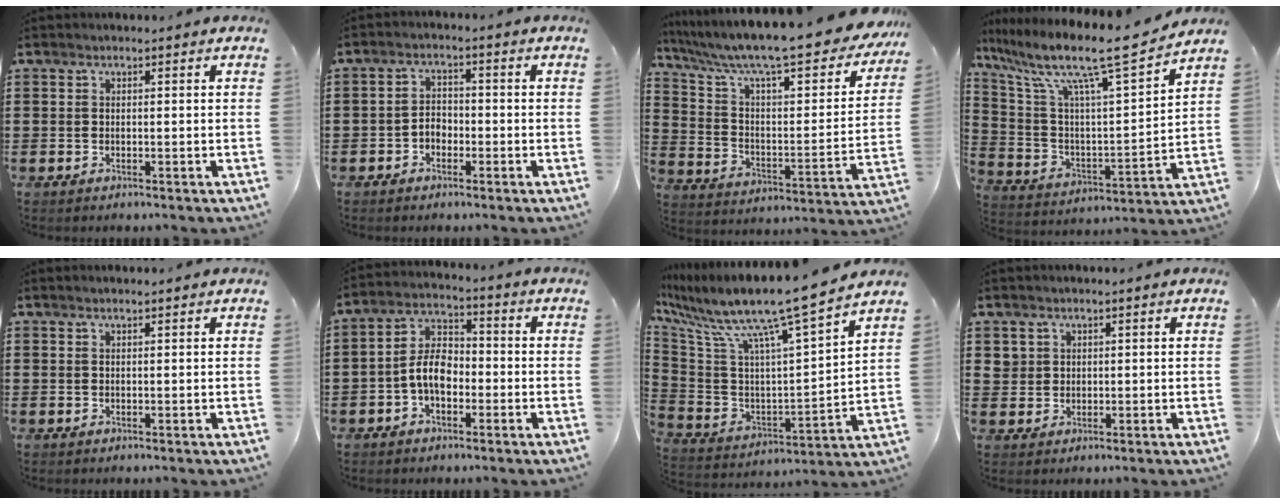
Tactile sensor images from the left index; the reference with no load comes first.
{"total": 2.6, "force": [-1.3, 1.8, 1.4], "torque": [-0.030, 0.005, -0.027]}
{"total": 10.9, "force": [8.9, 1.3, 6.2], "torque": [-0.145, -0.066, 0.146]}
{"total": 12.3, "force": [9.4, 1.1, 7.9], "torque": [-0.180, -0.063, 0.146]}
{"total": 0.6, "force": [0.5, -0.1, 0.3], "torque": [-0.006, -0.001, 0.010]}
{"total": 6.5, "force": [-1.9, 4.0, 4.8], "torque": [-0.115, 0.007, -0.043]}
{"total": 11.8, "force": [9.6, -0.3, 6.9], "torque": [-0.159, -0.079, 0.151]}
{"total": 2.2, "force": [1.3, 1.8, 0.1], "torque": [-0.011, 0.007, 0.024]}